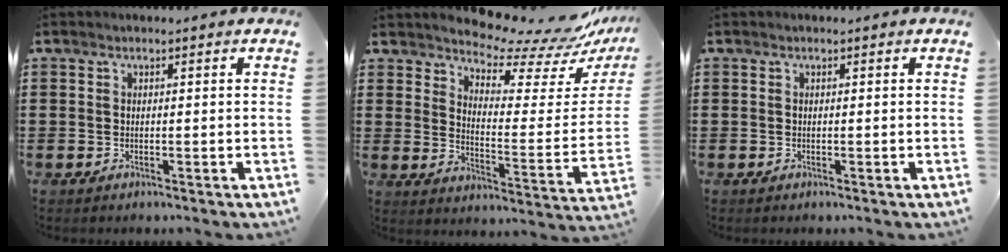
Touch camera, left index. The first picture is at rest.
{"total": 8.2, "force": [7.8, 1.0, 2.4], "torque": [-0.061, -0.067, 0.135]}
{"total": 0.0}